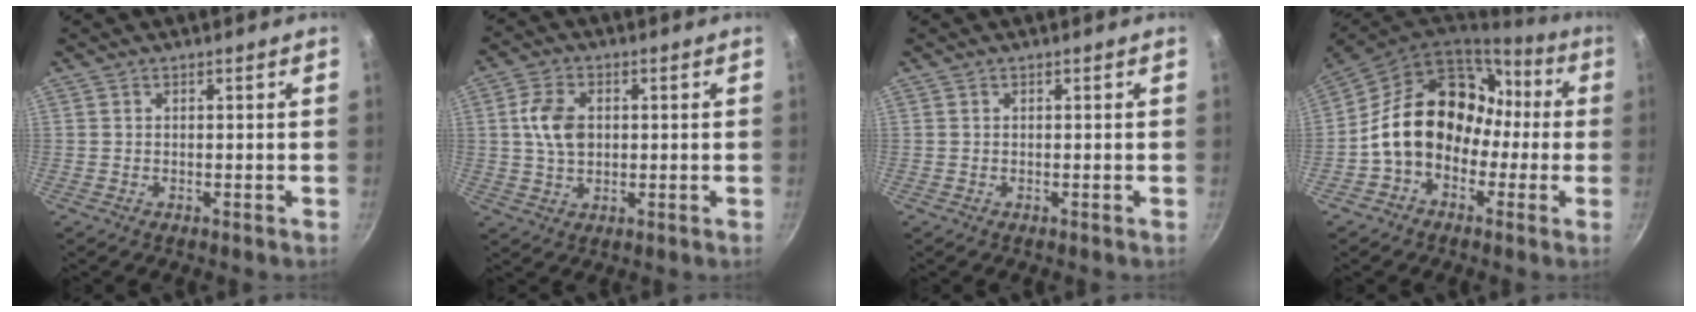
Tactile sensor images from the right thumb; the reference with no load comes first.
{"total": 7.1, "force": [0.7, 4.8, 5.3], "torque": [-0.090, 0.007, 0.010]}
{"total": 0.0}
{"total": 18.7, "force": [-1.0, 14.5, 11.8], "torque": [-0.156, 0.068, -0.020]}